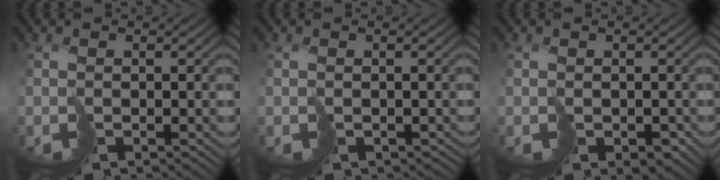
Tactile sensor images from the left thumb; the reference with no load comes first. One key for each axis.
{"total": 0.8, "fx": -0.4, "fy": 0.6, "fz": 0.2, "tx": 0.002, "ty": -0.005, "tz": -0.006}
{"total": 1.9, "fx": -0.5, "fy": 1.5, "fz": 1.1, "tx": -0.013, "ty": -0.005, "tz": -0.002}